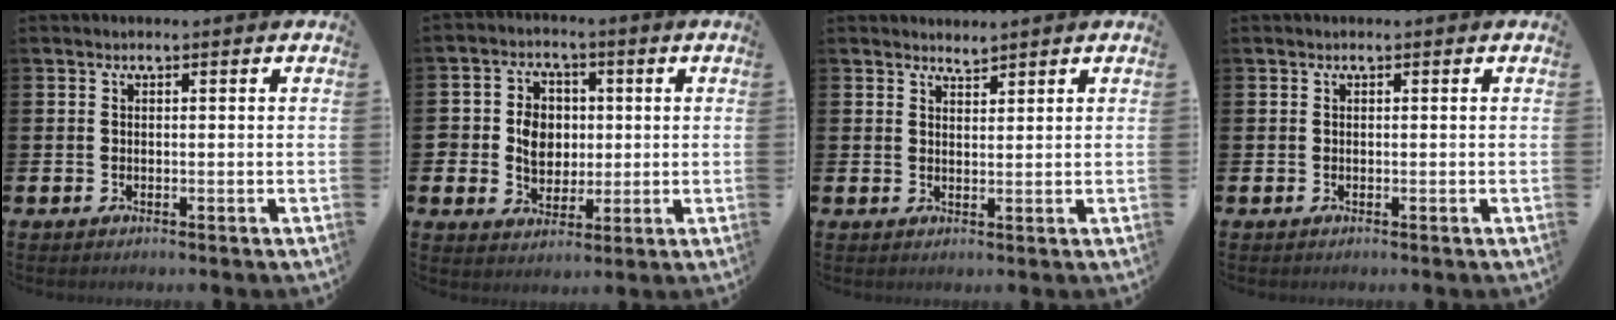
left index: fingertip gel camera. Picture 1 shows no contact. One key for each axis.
{"total": 5.6, "fx": 0.7, "fy": 4.9, "fz": 2.7, "tx": -0.058, "ty": 0.014, "tz": 0.009}
{"total": 2.0, "fx": 2.0, "fy": 0.3, "fz": -0.2, "tx": 0.000, "ty": -0.009, "tz": 0.037}
{"total": 0.0}